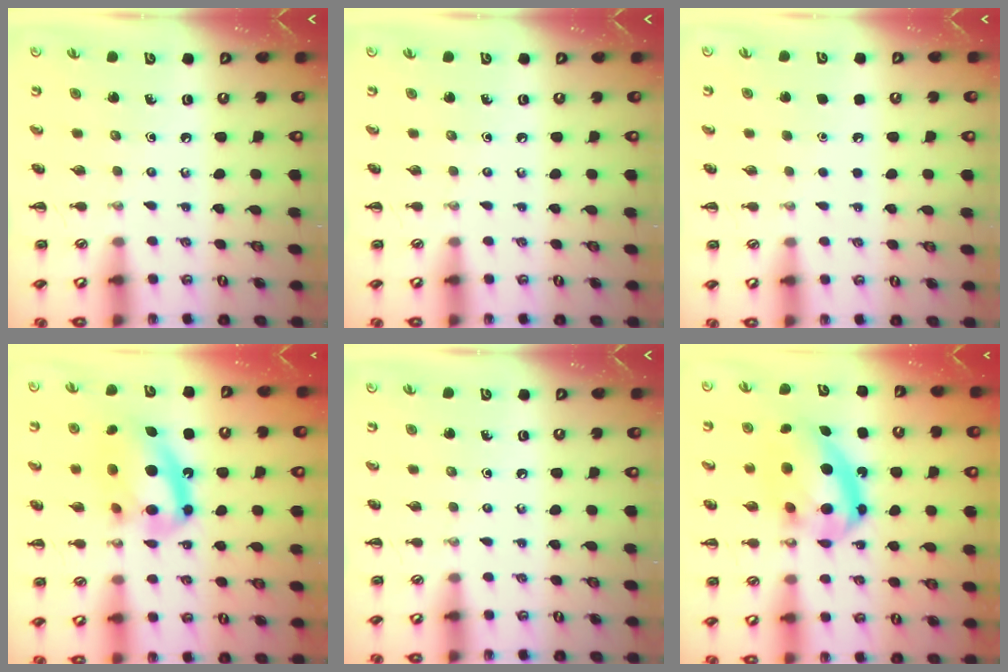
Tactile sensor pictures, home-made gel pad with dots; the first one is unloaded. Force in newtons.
{"total": 0.0}
{"total": 1.6, "press": 1.6, "slide": 0.1}
{"total": 15.1, "press": 14.7, "slide": 3.7}
{"total": 0.0}
{"total": 16.1, "press": 15.6, "slide": 4.0}